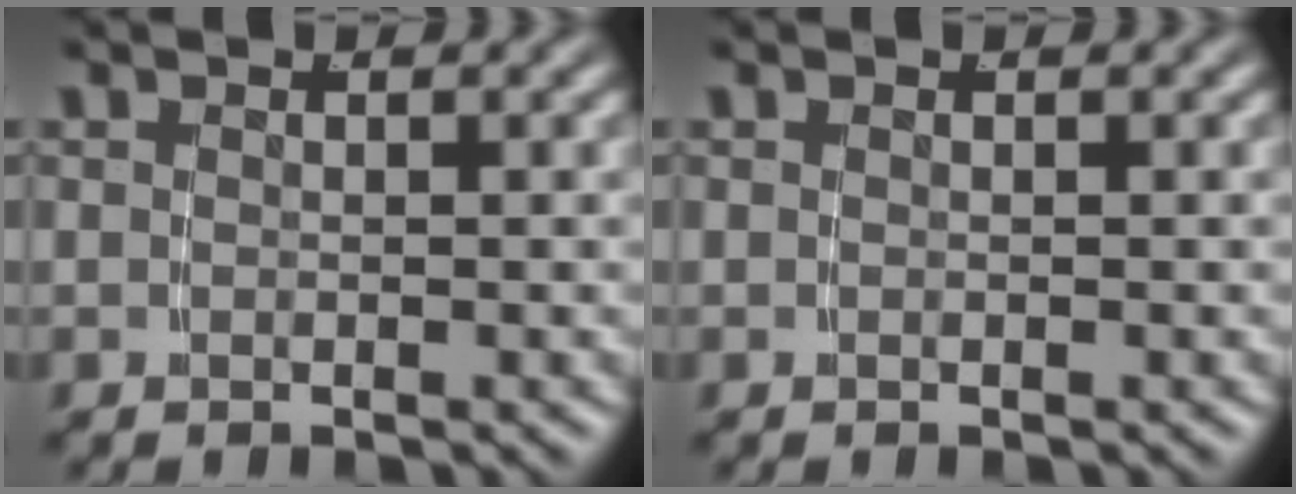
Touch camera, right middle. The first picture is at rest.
{"total": 0.0}